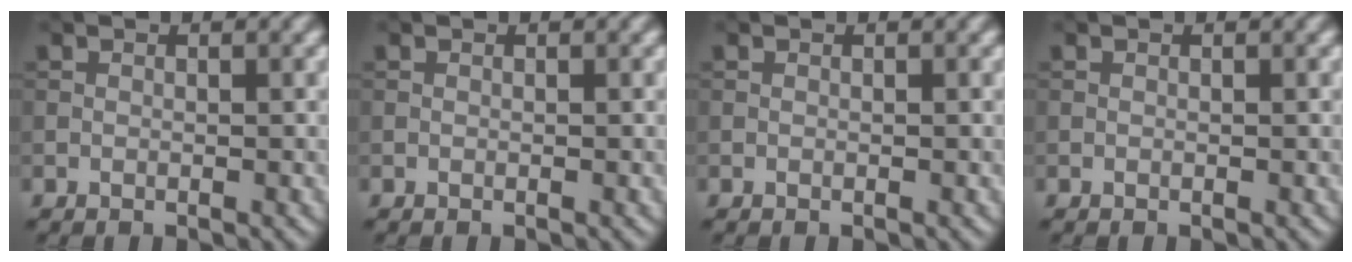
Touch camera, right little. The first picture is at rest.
{"total": 0.0}
{"total": 0.0}
{"total": 0.0}